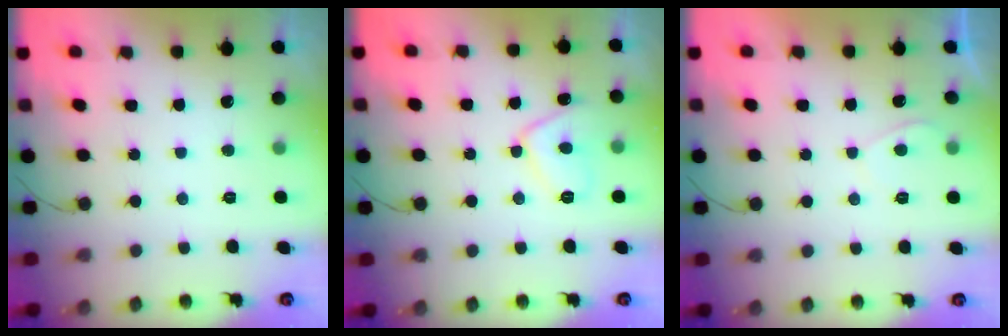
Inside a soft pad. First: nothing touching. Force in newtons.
{"total": 8.5, "press": 8.5, "slide": 0.5}
{"total": 1.1, "press": 1.0, "slide": 0.5}